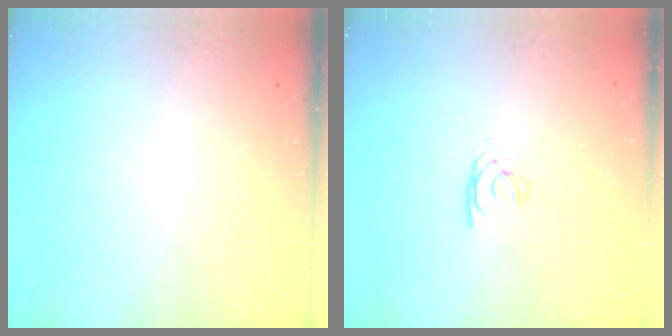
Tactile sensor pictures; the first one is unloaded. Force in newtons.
{"total": 4.5, "press": 4.5, "slide": 0.3}